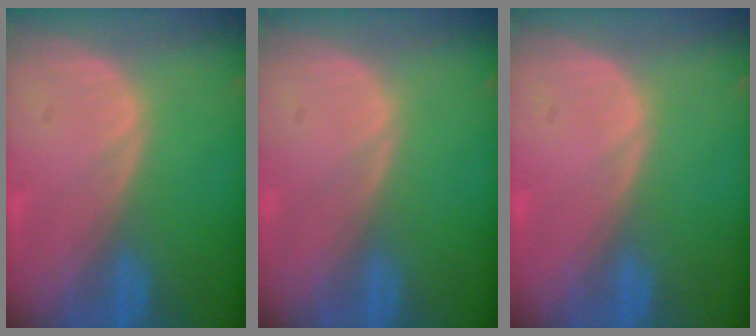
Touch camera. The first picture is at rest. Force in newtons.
{"total": 0.0}
{"total": 0.0}